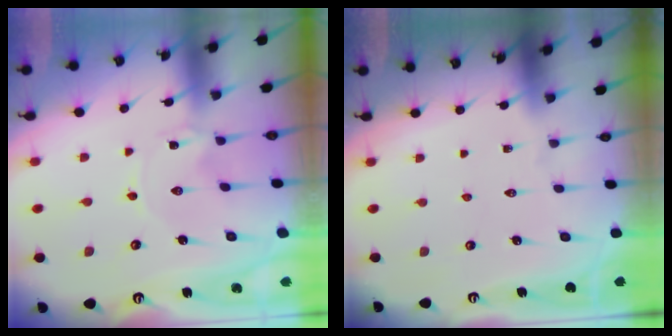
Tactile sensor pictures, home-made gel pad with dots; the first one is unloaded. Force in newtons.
{"total": 0.0}